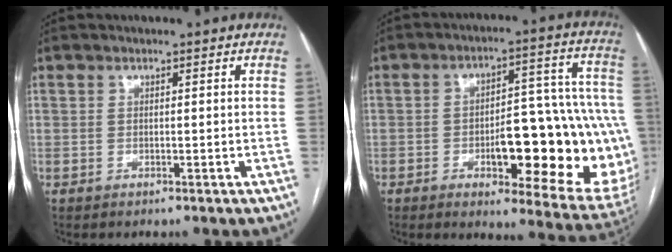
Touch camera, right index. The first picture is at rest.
{"total": 23.9, "force": [-5.2, 7.5, 22.1], "torque": [-0.198, 0.029, -0.047]}